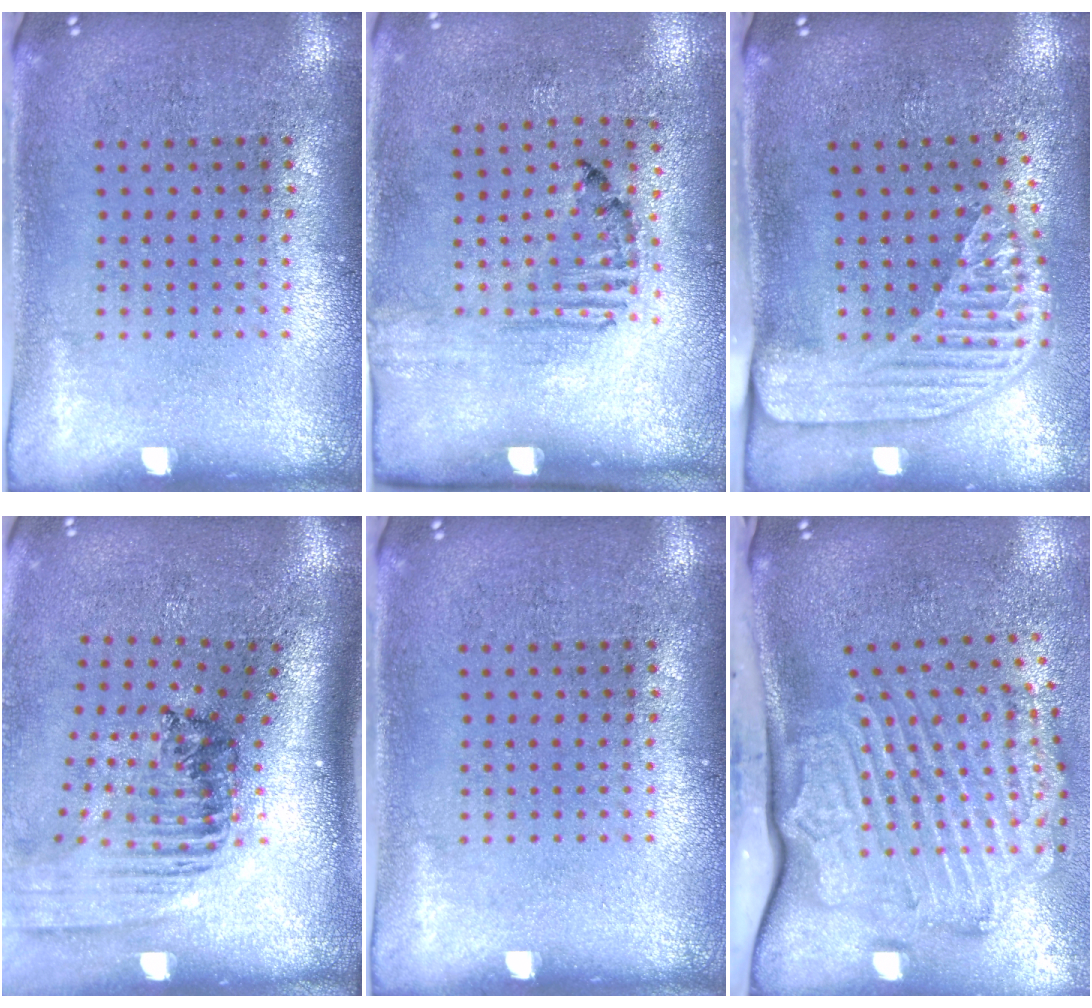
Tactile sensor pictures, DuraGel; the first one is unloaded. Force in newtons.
{"total": 1.7, "press": 1.0, "slide": 1.3}
{"total": 2.3, "press": 1.8, "slide": 1.5}
{"total": 1.8, "press": 1.4, "slide": 1.2}
{"total": 0.0}
{"total": 3.6, "press": 2.4, "slide": 2.6}